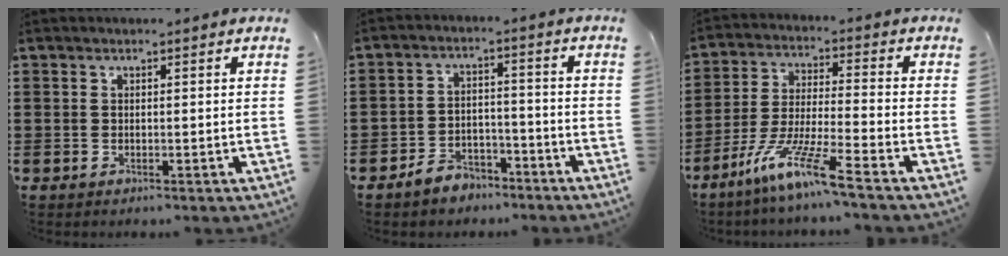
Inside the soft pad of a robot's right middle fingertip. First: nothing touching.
{"total": 4.5, "force": [-4.2, 1.6, 0.4], "torque": [-0.011, 0.011, -0.084]}
{"total": 10.1, "force": [-7.6, -0.1, 6.7], "torque": [-0.143, -0.012, -0.152]}